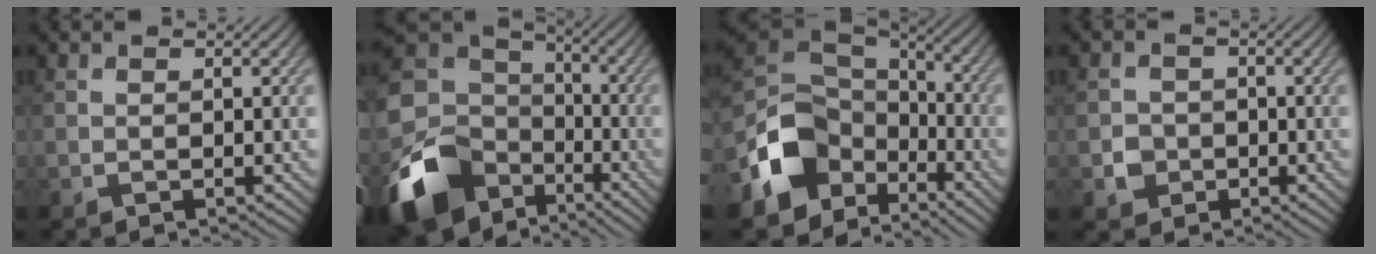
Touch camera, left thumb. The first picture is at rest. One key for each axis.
{"total": 17.7, "fx": -7.6, "fy": 13.0, "fz": 9.3, "tx": -0.274, "ty": -0.039, "tz": -0.114}
{"total": 12.5, "fx": -5.2, "fy": 9.1, "fz": 6.9, "tx": -0.168, "ty": -0.022, "tz": -0.095}
{"total": 2.9, "fx": -0.8, "fy": 2.7, "fz": 0.8, "tx": -0.010, "ty": -0.002, "tz": -0.021}